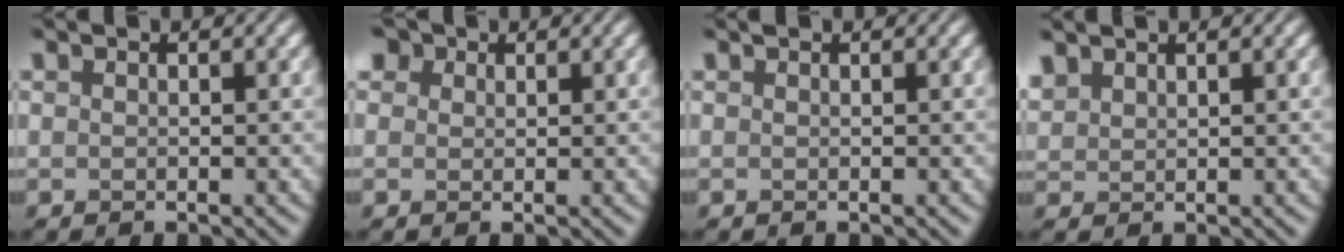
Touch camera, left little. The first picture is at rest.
{"total": 4.6, "force": [3.1, 2.8, 2.0], "torque": [-0.051, 0.005, 0.050]}
{"total": 0.0}
{"total": 1.9, "force": [1.5, 0.9, 0.7], "torque": [-0.021, 0.010, 0.034]}